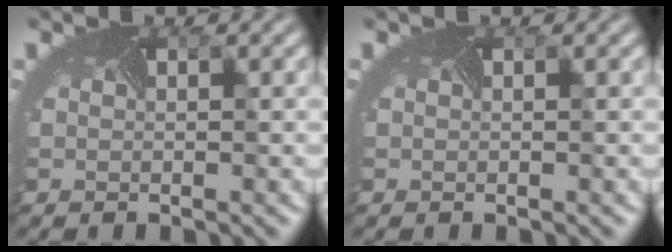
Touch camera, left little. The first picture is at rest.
{"total": 0.0}